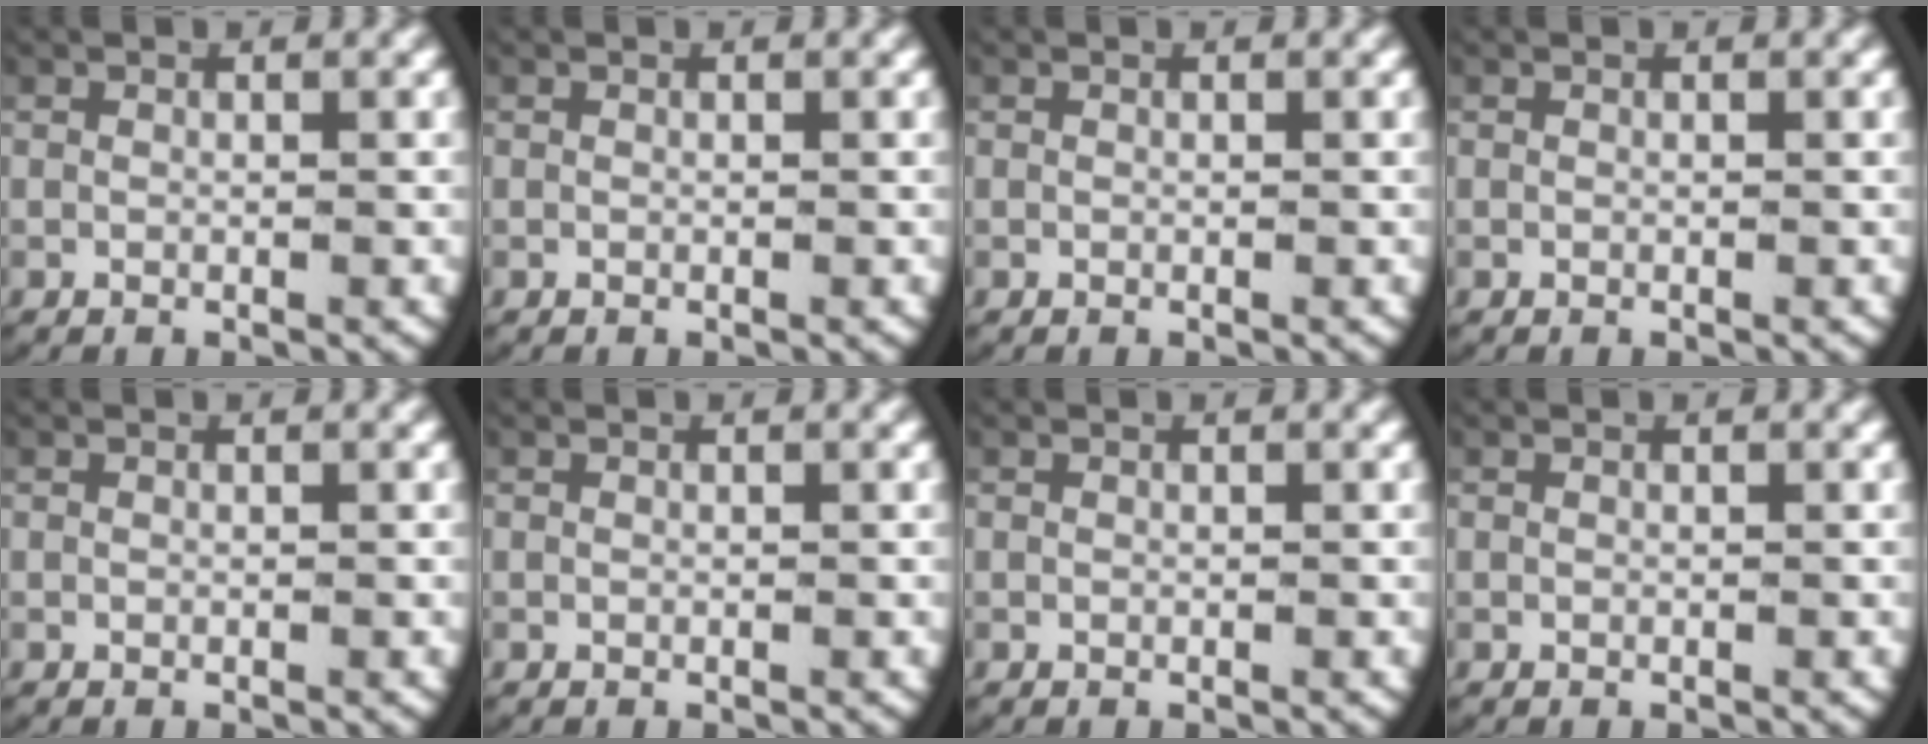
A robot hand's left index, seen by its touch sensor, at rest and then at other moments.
{"total": 0.0}
{"total": 0.0}
{"total": 0.0}
{"total": 0.0}
{"total": 0.0}
{"total": 0.0}
{"total": 0.0}